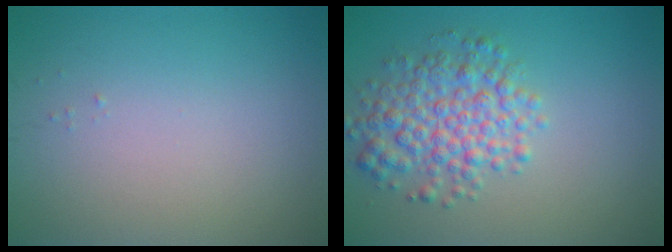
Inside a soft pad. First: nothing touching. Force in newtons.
{"total": 4.9, "press": 4.9, "slide": 0.1}